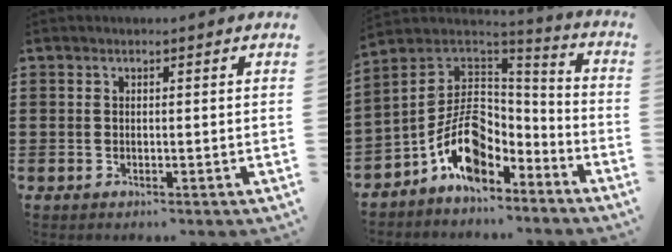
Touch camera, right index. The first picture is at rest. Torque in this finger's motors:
{"motor_torque": [2.14, 0.00, 1.06, 0.20]}